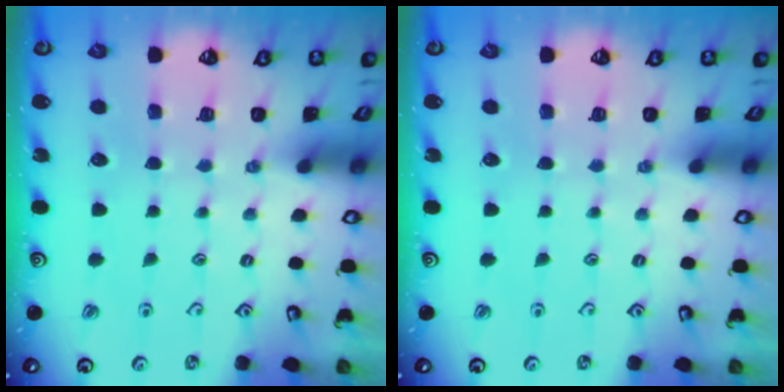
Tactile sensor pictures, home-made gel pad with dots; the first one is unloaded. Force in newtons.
{"total": 0.0}